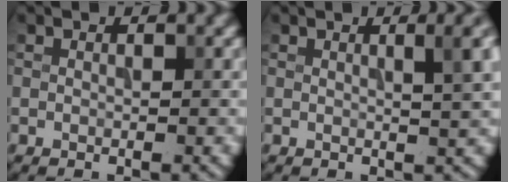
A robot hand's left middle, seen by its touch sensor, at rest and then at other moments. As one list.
[{"total": 4.5, "force": [1.3, 1.4, 4.0], "torque": [-0.036, 0.012, 0.015]}]